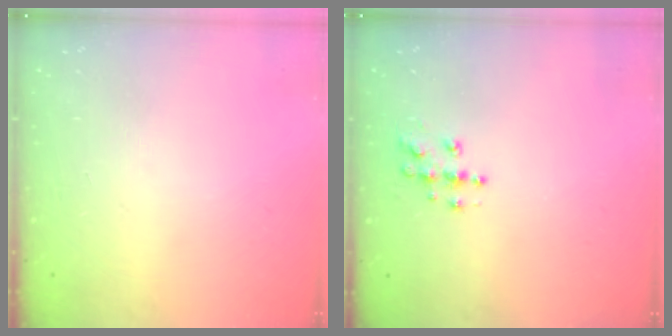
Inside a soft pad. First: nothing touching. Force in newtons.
{"total": 5.9, "press": 5.9, "slide": 0.2}